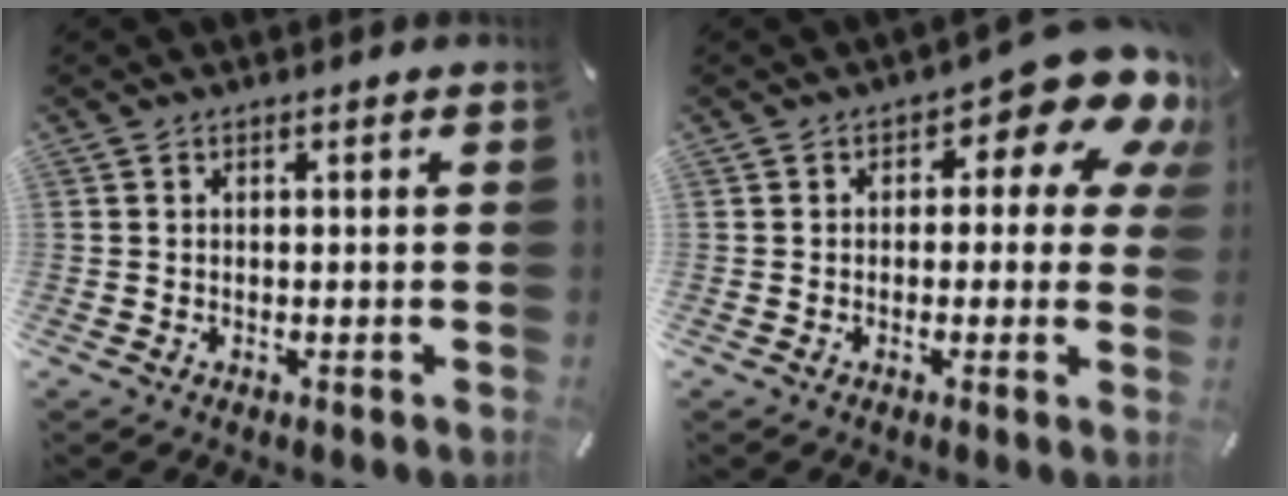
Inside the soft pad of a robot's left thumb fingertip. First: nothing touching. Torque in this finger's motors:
{"motor_torque": [1.58, 1.49, 0.17, -0.05, 0.01]}